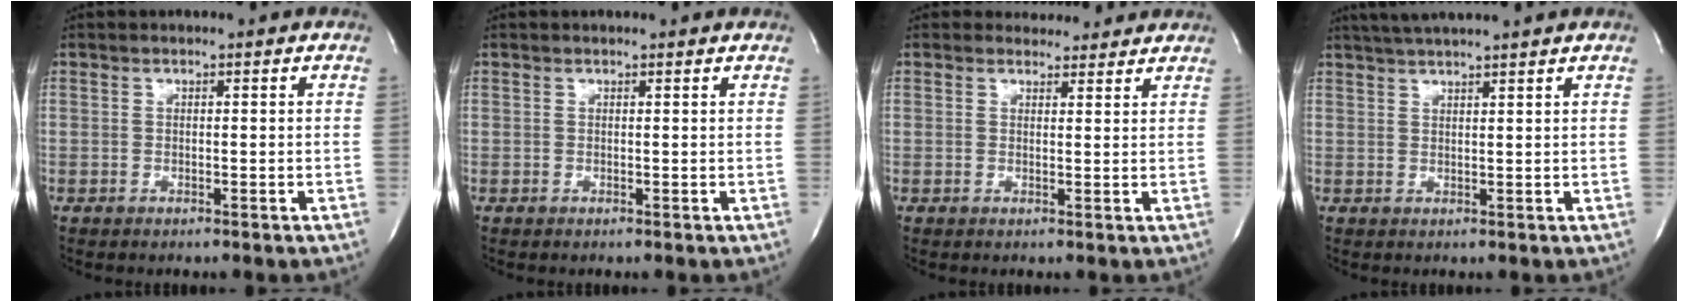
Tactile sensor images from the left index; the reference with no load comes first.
{"total": 1.0, "force": [1.0, 0.1, 0.0], "torque": [-0.009, 0.001, 0.007]}
{"total": 4.0, "force": [3.7, 1.5, 0.2], "torque": [-0.002, 0.004, 0.040]}
{"total": 6.9, "force": [6.0, -0.8, 3.3], "torque": [-0.056, 0.026, 0.090]}